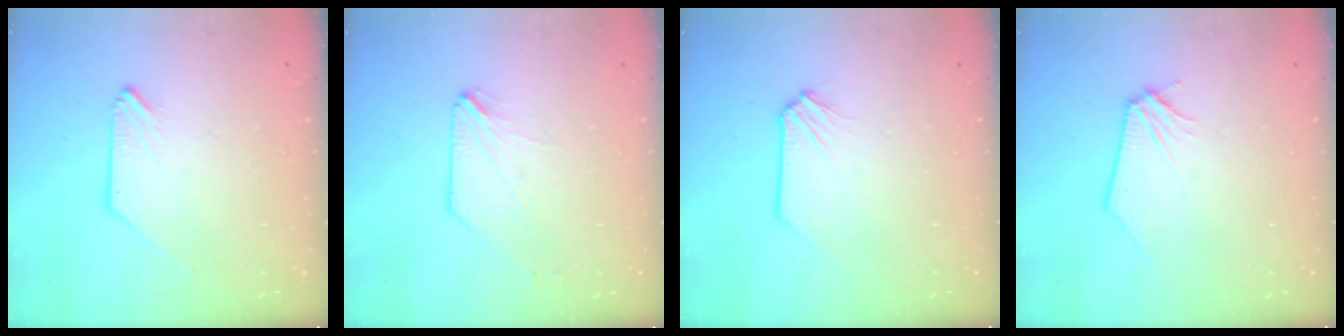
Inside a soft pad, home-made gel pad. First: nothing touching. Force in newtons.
{"total": 1.4, "press": 1.4, "slide": 0.2}
{"total": 0.0}
{"total": 0.0}